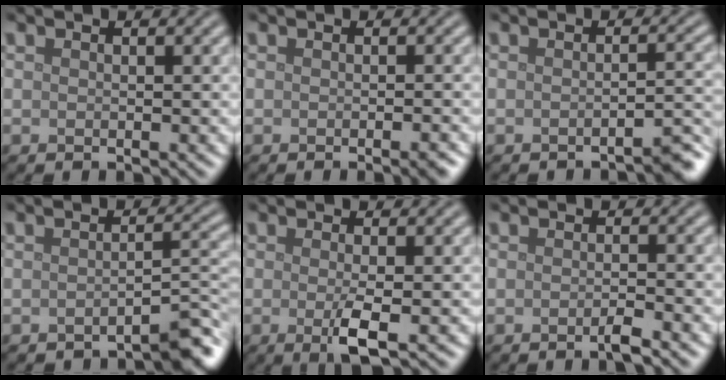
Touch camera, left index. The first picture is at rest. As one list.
[{"total": 1.7, "force": [-0.8, 0.4, 1.4], "torque": [-0.011, -0.001, -0.012]}, {"total": 2.3, "force": [-1.9, 0.3, 1.4], "torque": [-0.008, 0.006, -0.034]}, {"total": 3.2, "force": [-2.6, 0.4, 1.8], "torque": [-0.018, 0.011, -0.041]}, {"total": 3.0, "force": [-0.6, 0.5, 2.9], "torque": [-0.054, -0.010, -0.012]}, {"total": 1.4, "force": [-0.8, 0.1, 1.1], "torque": [-0.018, -0.001, -0.019]}]